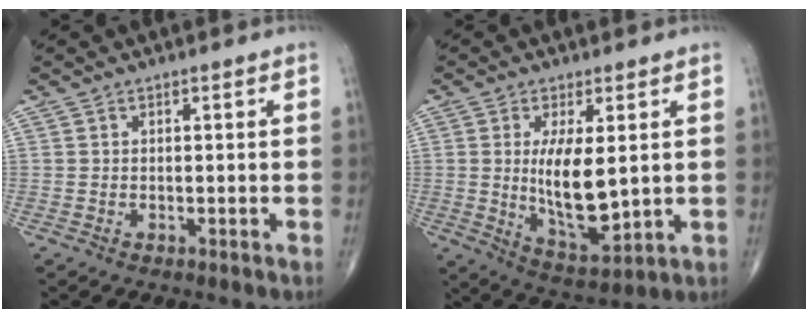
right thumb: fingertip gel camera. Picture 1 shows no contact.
{"total": 12.1, "force": [1.0, 4.8, 11.0], "torque": [-0.185, -0.030, 0.031]}